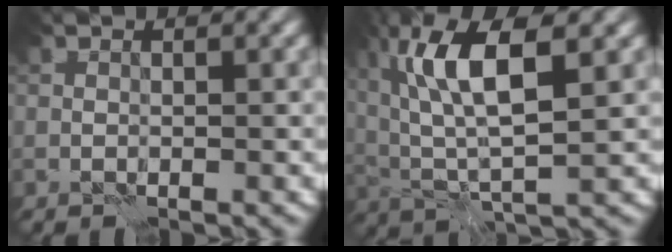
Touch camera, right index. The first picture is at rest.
{"total": 8.8, "force": [3.2, 3.3, 7.6], "torque": [-0.147, 0.004, 0.055]}